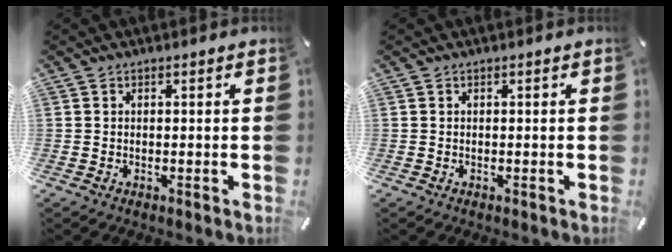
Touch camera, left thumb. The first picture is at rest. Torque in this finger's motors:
{"motor_torque": [0.00, 0.01, -0.05, 0.04, 0.00]}